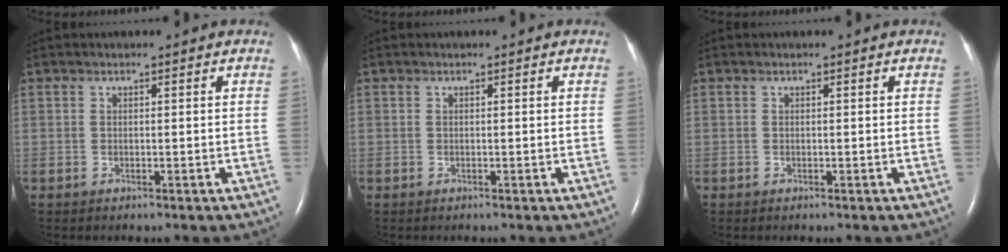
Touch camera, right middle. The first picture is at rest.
{"total": 0.0}
{"total": 0.0}